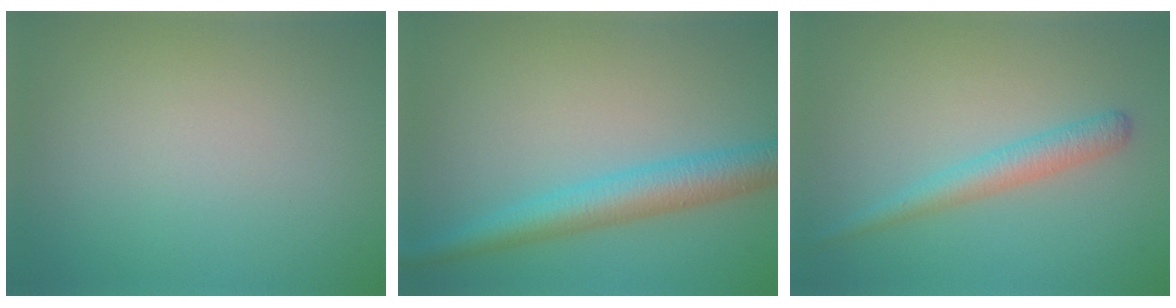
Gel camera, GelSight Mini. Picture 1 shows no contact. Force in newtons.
{"total": 4.8, "press": 4.8, "slide": 0.1}
{"total": 2.7, "press": 2.6, "slide": 0.1}